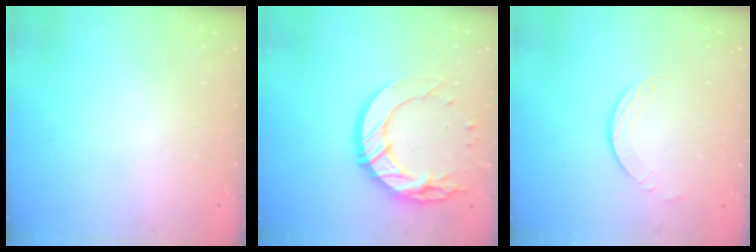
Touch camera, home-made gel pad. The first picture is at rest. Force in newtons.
{"total": 16.8, "press": 16.8, "slide": 1.2}
{"total": 2.0, "press": 1.9, "slide": 0.3}